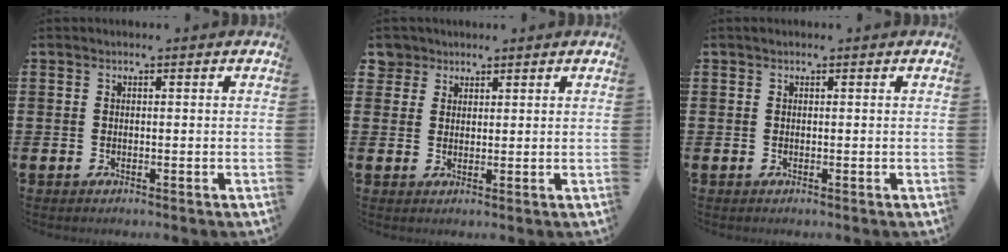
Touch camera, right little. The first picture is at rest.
{"total": 2.8, "force": [2.2, 1.8, -0.2], "torque": [0.006, 0.001, 0.039]}
{"total": 0.0}